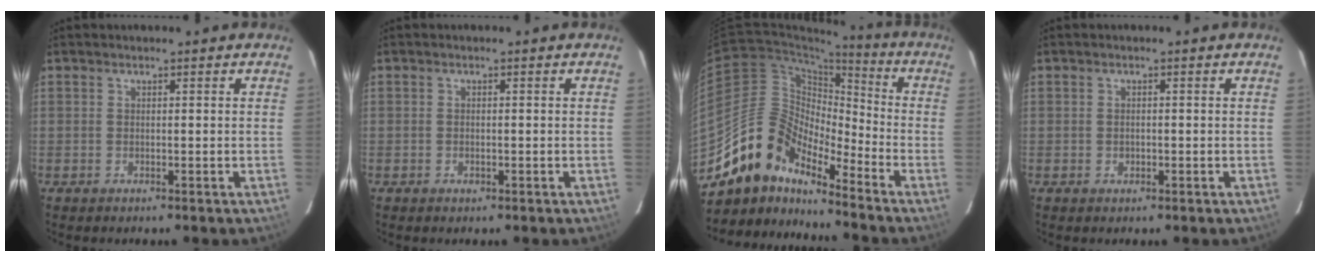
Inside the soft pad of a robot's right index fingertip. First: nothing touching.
{"total": 0.9, "force": [-0.3, 0.6, 0.5], "torque": [-0.009, 0.001, -0.005]}
{"total": 13.9, "force": [-12.1, 5.3, 4.5], "torque": [-0.077, 0.021, -0.237]}
{"total": 1.1, "force": [-0.3, 0.9, 0.6], "torque": [-0.010, 0.002, -0.004]}